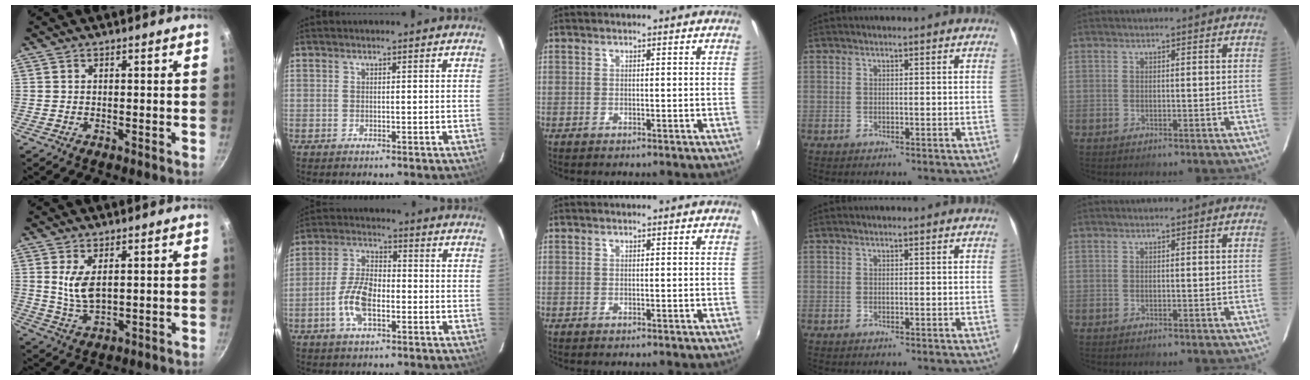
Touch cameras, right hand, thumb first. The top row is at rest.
{"thumb": {"total": 6.1, "force": [1.6, 3.1, 5.1], "torque": [-0.090, -0.021, 0.038]}, "index": {"total": 8.6, "force": [-3.0, 3.9, 7.0], "torque": [-0.145, 0.008, -0.058]}}